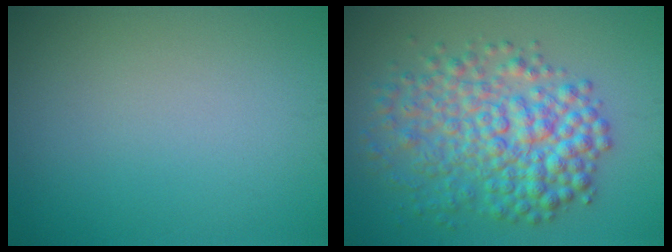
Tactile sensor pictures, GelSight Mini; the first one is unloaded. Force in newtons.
{"total": 7.1, "press": 7.1, "slide": 0.1}